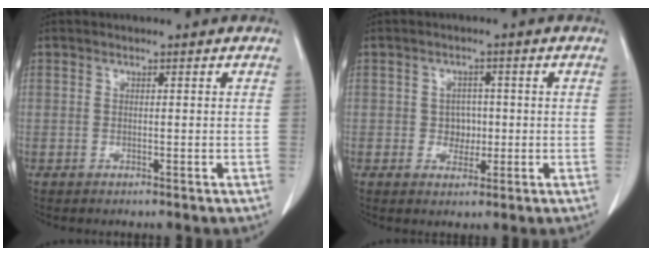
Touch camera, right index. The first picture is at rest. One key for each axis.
{"total": 3.0, "fx": -0.2, "fy": 2.5, "fz": 1.5, "tx": -0.015, "ty": 0.006, "tz": -0.002}